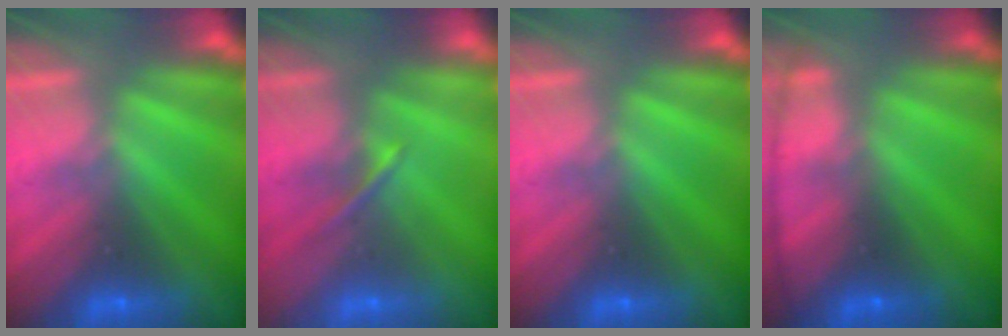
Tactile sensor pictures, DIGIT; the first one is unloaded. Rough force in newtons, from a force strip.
{"total": 1.4}
{"total": 0.0}
{"total": 10.5}